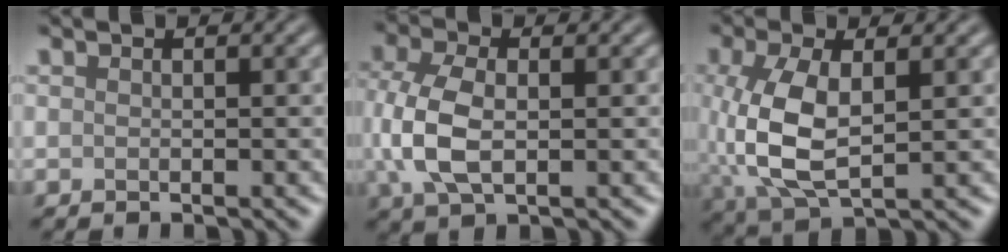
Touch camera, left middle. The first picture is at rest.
{"total": 5.7, "force": [0.0, 3.4, 4.6], "torque": [-0.117, 0.000, -0.003]}
{"total": 6.9, "force": [0.2, 3.4, 6.0], "torque": [-0.147, -0.002, 0.007]}